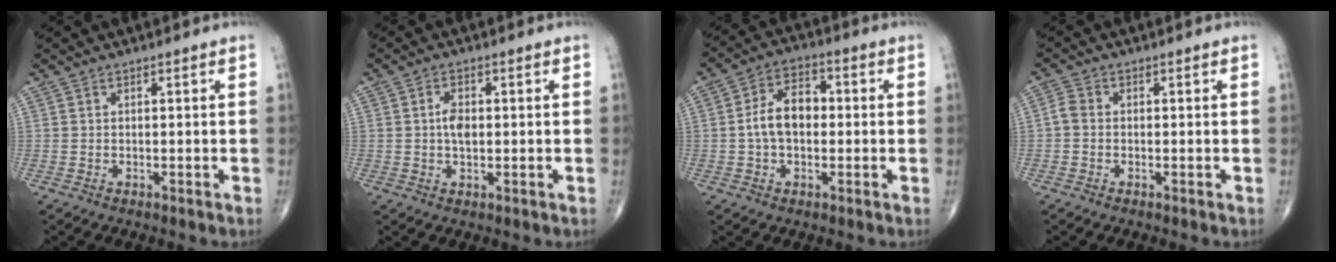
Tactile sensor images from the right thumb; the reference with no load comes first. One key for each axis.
{"total": 3.5, "fx": 0.2, "fy": 2.0, "fz": 2.8, "tx": -0.049, "ty": 0.001, "tz": 0.001}
{"total": 8.5, "fx": -0.2, "fy": 5.4, "fz": 6.6, "tx": -0.109, "ty": 0.026, "tz": -0.014}
{"total": 2.2, "fx": -0.4, "fy": 1.7, "fz": 1.4, "tx": -0.026, "ty": 0.004, "tz": -0.017}